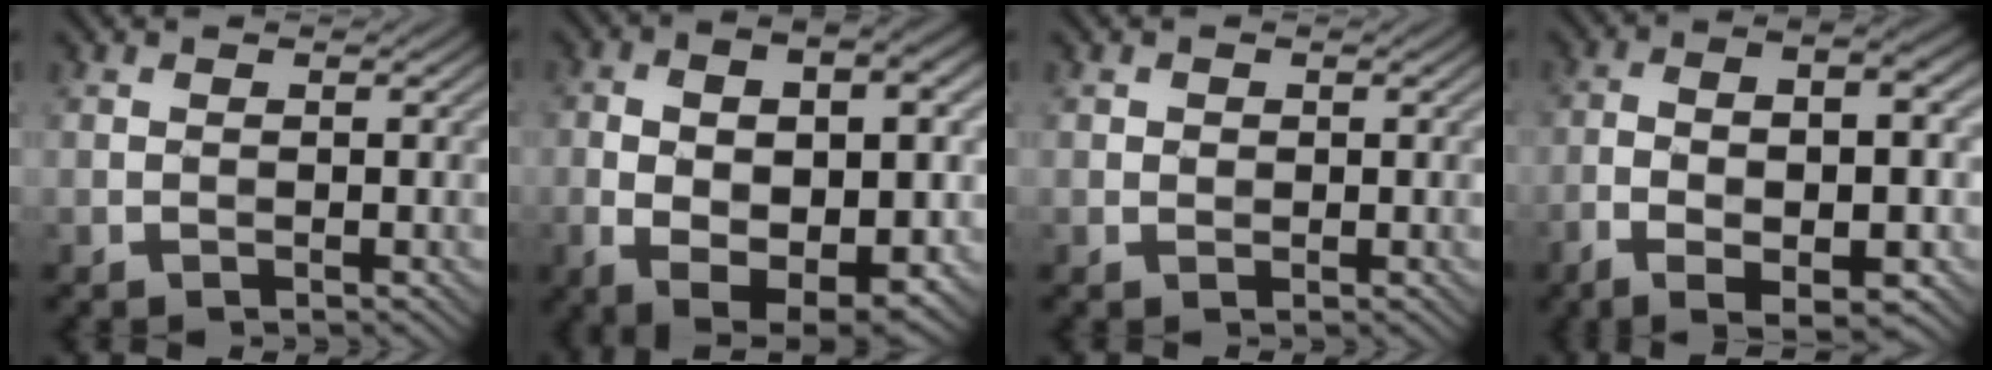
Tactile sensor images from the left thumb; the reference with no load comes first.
{"total": 13.9, "force": [-1.6, 7.1, 11.9], "torque": [-0.175, -0.013, 0.000]}
{"total": 0.8, "force": [0.2, 0.7, 0.2], "torque": [-0.004, -0.002, 0.002]}
{"total": 10.7, "force": [-3.7, 3.8, 9.3], "torque": [-0.172, -0.008, -0.052]}